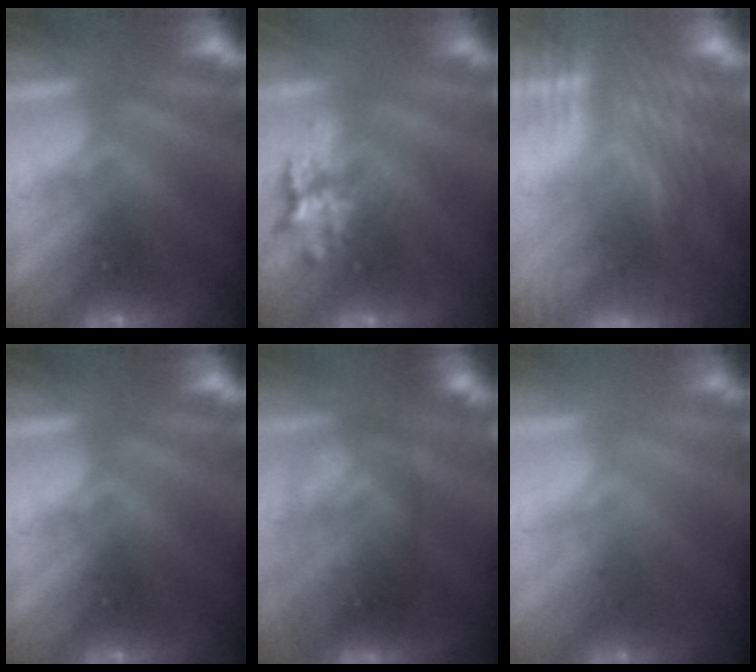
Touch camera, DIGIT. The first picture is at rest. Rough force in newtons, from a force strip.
{"total": 2.3}
{"total": 9.1}
{"total": 0.0}
{"total": 2.8}
{"total": 2.2}